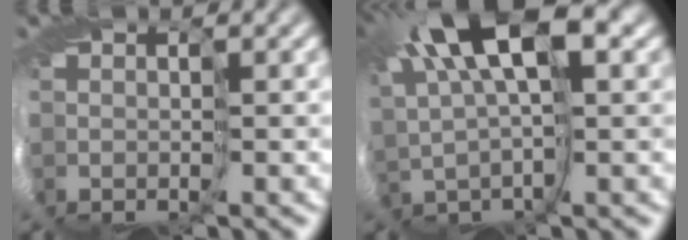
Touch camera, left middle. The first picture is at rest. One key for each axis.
{"total": 8.0, "fx": 4.2, "fy": 1.9, "fz": 6.6, "tx": -0.141, "ty": 0.026, "tz": 0.069}